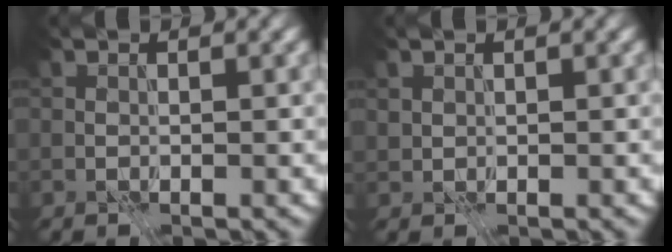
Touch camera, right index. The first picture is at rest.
{"total": 0.7, "force": [0.3, 0.6, 0.2], "torque": [-0.010, -0.003, 0.008]}